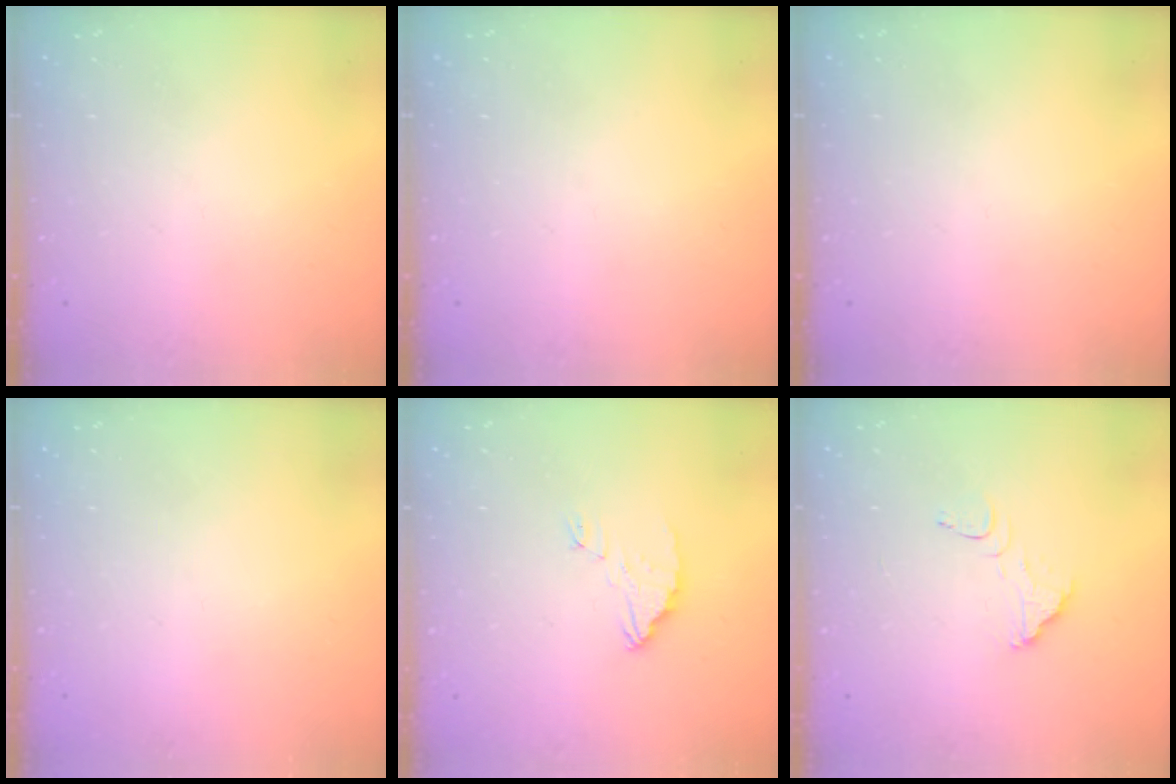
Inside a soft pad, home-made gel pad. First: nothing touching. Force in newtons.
{"total": 0.0}
{"total": 0.0}
{"total": 2.2, "press": 2.2, "slide": 0.1}
{"total": 3.1, "press": 3.1, "slide": 0.1}
{"total": 2.6, "press": 2.6, "slide": 0.2}